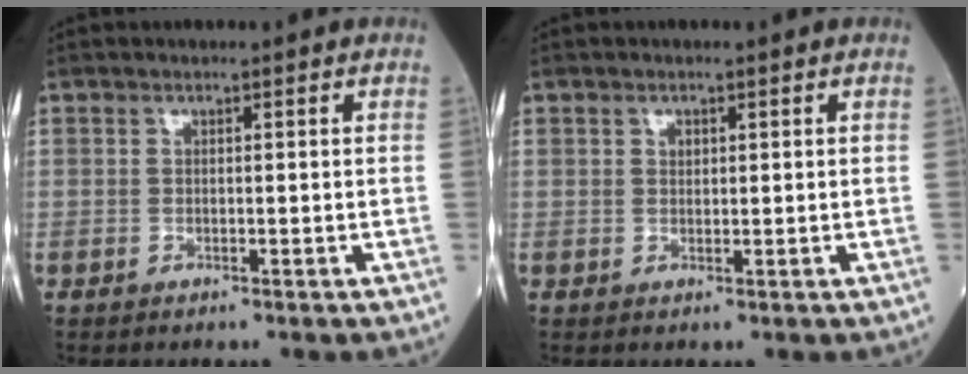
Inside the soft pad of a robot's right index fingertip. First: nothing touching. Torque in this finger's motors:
{"motor_torque": [-0.29, -0.10, -0.04, -0.01]}